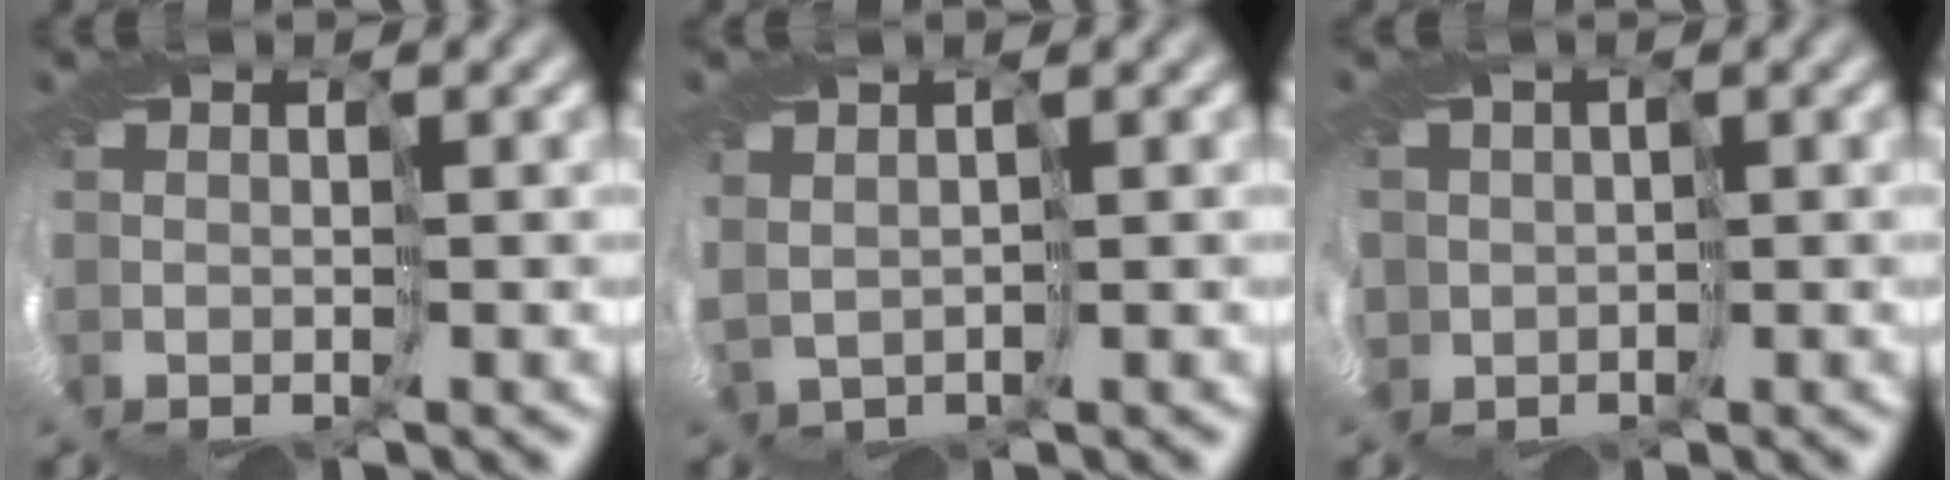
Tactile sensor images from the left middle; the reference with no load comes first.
{"total": 1.6, "force": [1.3, 0.8, 0.4], "torque": [-0.009, 0.019, 0.021]}
{"total": 7.9, "force": [-1.7, 7.4, 2.2], "torque": [-0.086, -0.020, -0.057]}